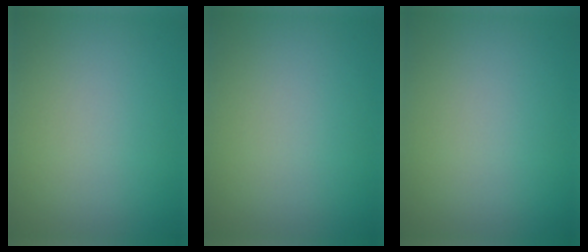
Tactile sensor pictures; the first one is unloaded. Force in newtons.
{"total": 0.0}
{"total": 0.0}